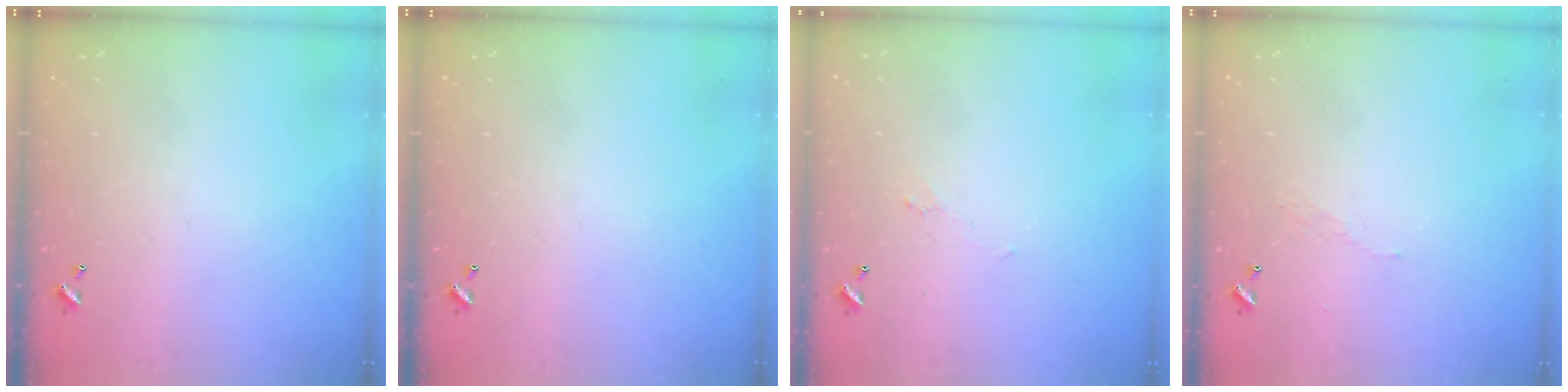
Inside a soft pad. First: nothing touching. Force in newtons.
{"total": 0.0}
{"total": 0.8, "press": 0.5, "slide": 0.6}
{"total": 2.0, "press": 2.0, "slide": 0.5}